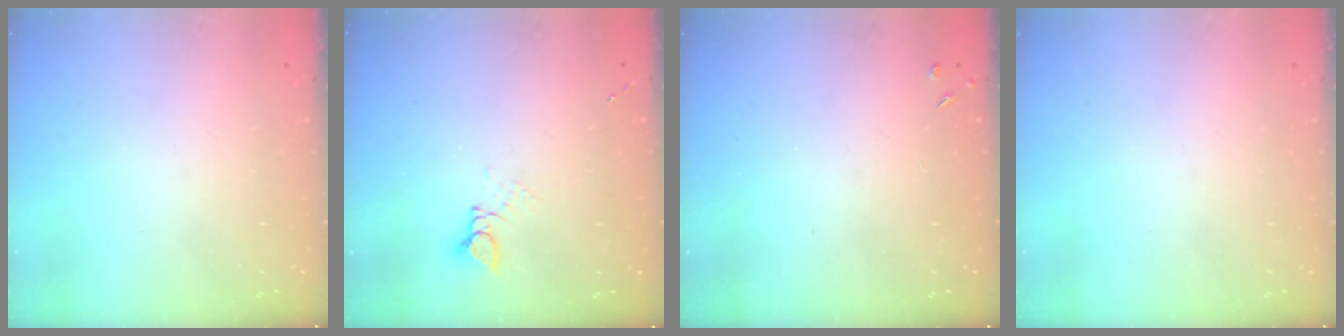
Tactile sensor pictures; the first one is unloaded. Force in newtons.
{"total": 2.4, "press": 2.4, "slide": 0.3}
{"total": 2.5, "press": 2.5, "slide": 0.5}
{"total": 0.0}